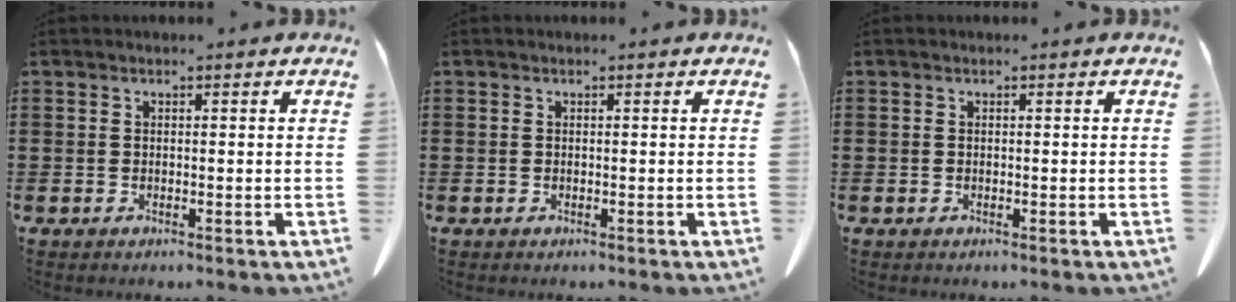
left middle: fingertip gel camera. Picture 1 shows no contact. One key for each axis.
{"total": 0.0}
{"total": 0.0}